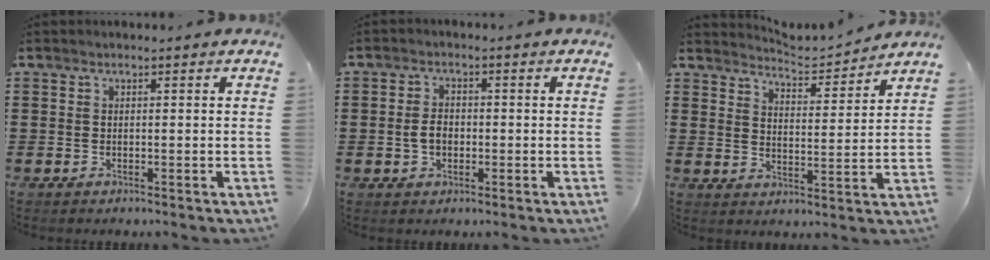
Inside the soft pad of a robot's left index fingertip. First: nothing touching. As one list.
[{"total": 3.3, "force": [-0.4, 2.1, 2.5], "torque": [-0.055, 0.001, -0.011]}, {"total": 4.2, "force": [4.2, 0.0, 0.3], "torque": [-0.021, -0.033, 0.067]}]